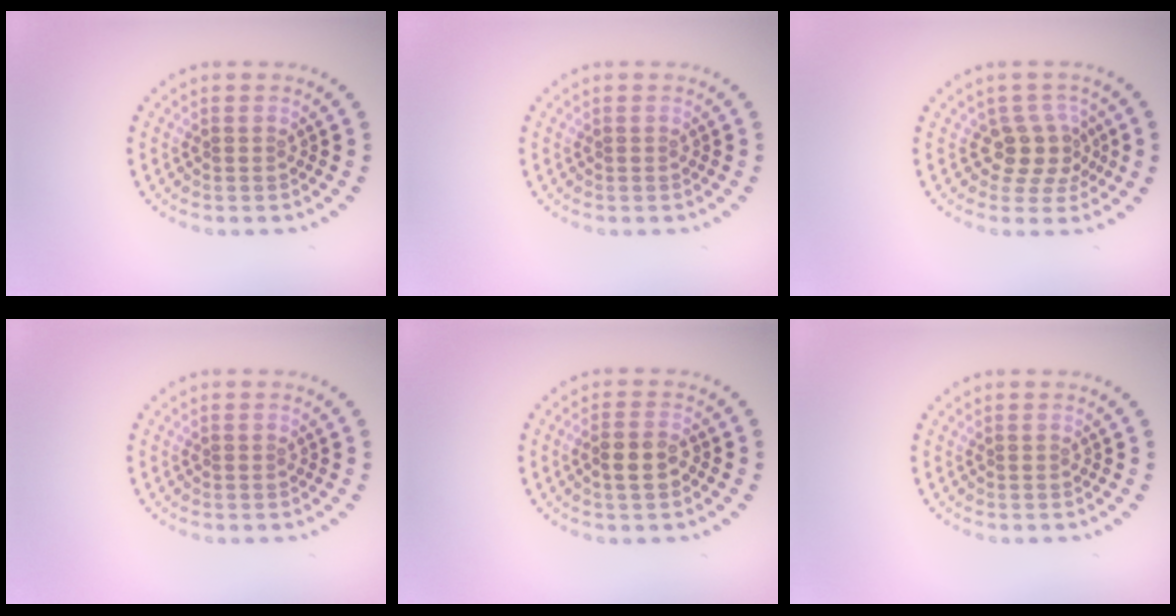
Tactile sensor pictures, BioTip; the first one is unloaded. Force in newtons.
{"total": 0.0}
{"total": 3.2, "press": 2.5, "slide": 1.9}
{"total": 0.0}
{"total": 1.9, "press": 1.8, "slide": 0.5}
{"total": 0.0}